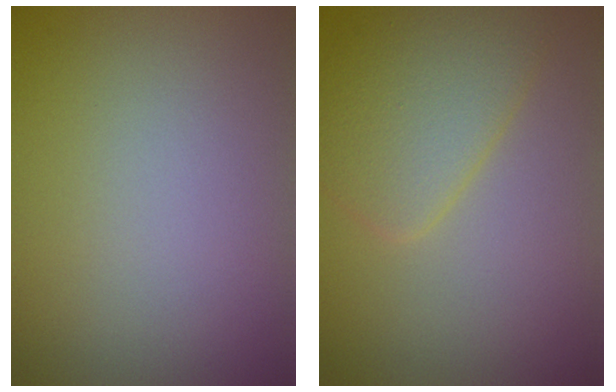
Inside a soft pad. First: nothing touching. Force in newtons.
{"total": 4.2, "press": 4.2, "slide": 0.2}